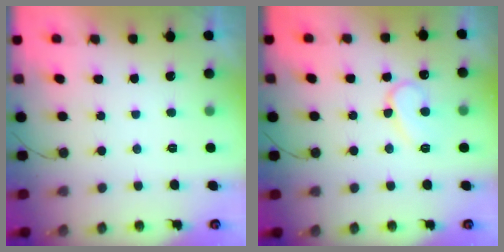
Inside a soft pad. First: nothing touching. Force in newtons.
{"total": 9.4, "press": 9.4, "slide": 1.0}